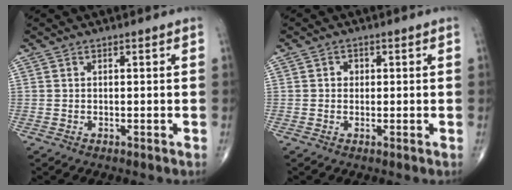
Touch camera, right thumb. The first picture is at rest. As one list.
[{"total": 1.4, "force": [0.1, 1.3, 0.6], "torque": [-0.001, 0.003, -0.001]}]